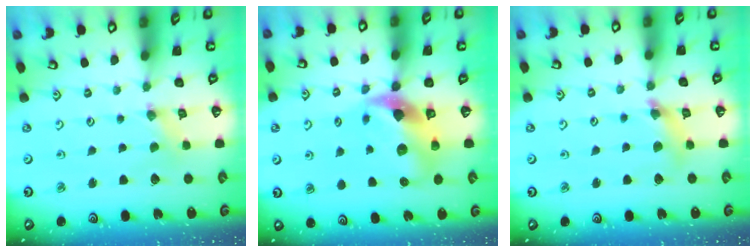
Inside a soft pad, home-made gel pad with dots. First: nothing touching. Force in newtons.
{"total": 12.3, "press": 12.2, "slide": 1.7}
{"total": 8.3, "press": 8.3, "slide": 1.0}